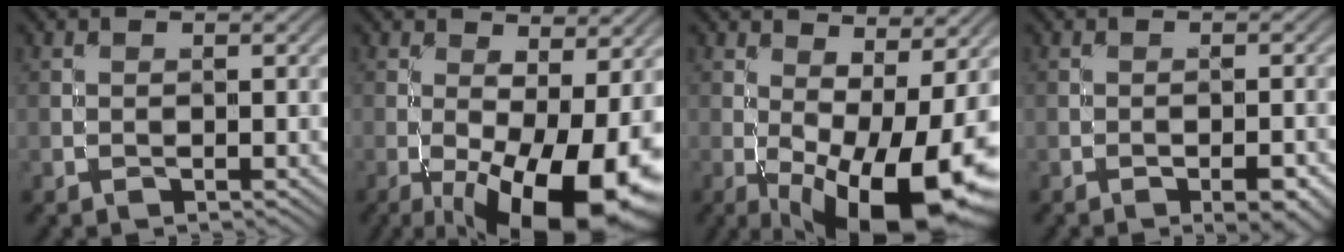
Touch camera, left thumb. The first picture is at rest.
{"total": 15.2, "force": [-5.1, 5.2, 13.4], "torque": [-0.200, -0.018, -0.067]}
{"total": 15.1, "force": [-3.4, 5.4, 13.7], "torque": [-0.206, -0.008, -0.041]}
{"total": 3.9, "force": [-2.0, 1.3, 3.0], "torque": [-0.042, 0.008, -0.024]}